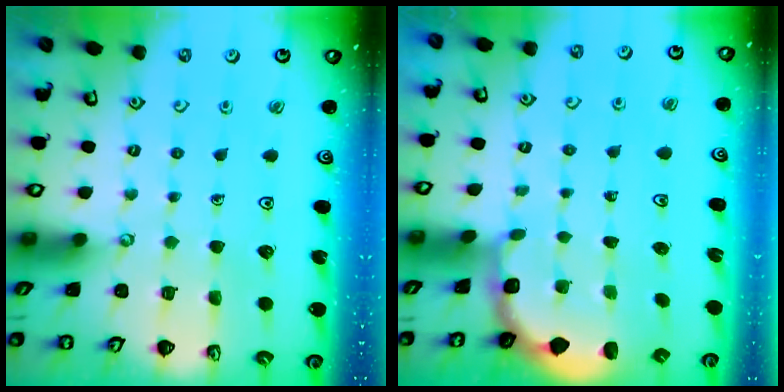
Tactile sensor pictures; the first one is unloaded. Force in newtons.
{"total": 1.9, "press": 1.8, "slide": 0.7}